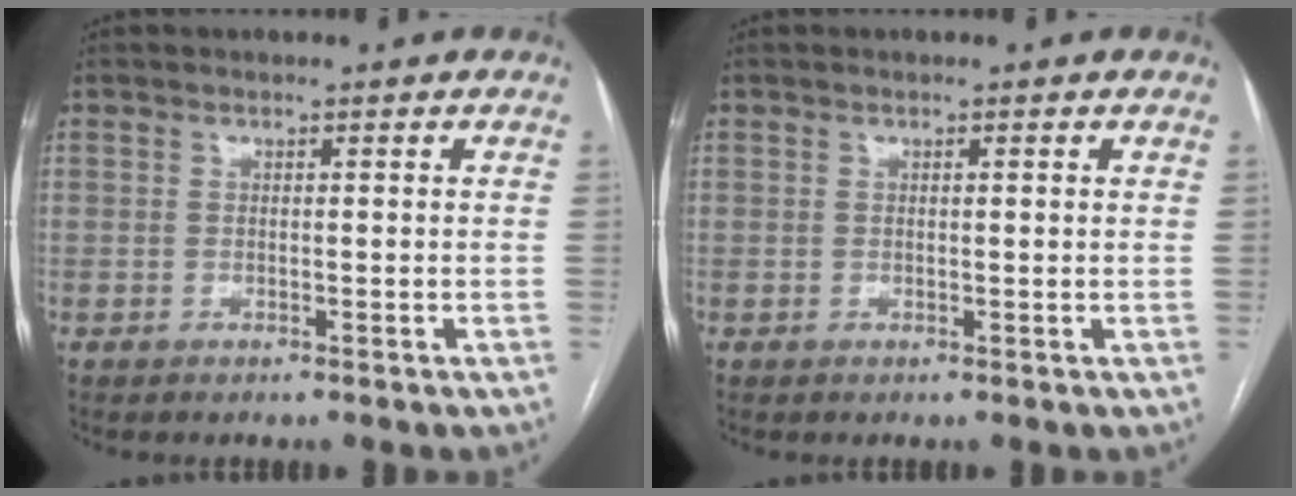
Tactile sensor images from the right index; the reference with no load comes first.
{"total": 0.5, "force": [0.3, 0.0, 0.5], "torque": [-0.010, 0.002, 0.002]}